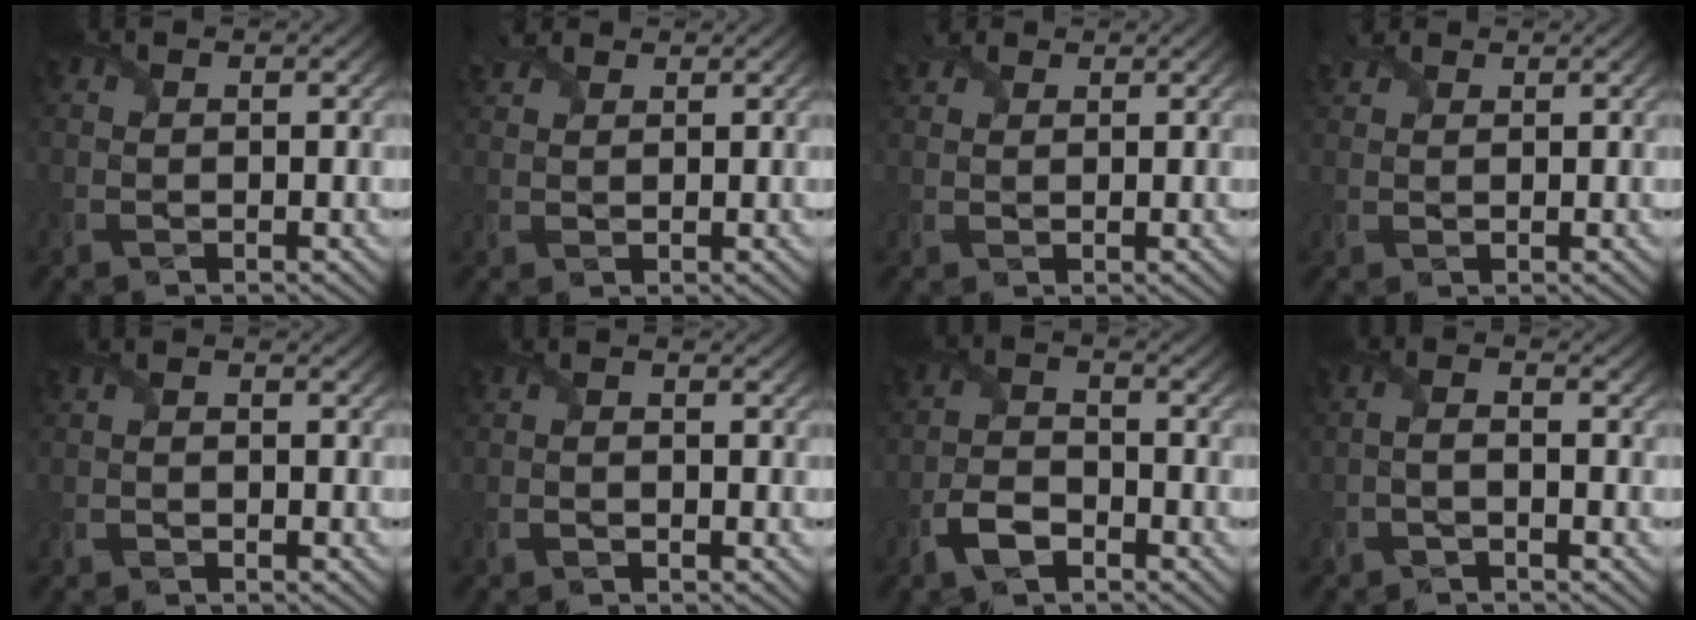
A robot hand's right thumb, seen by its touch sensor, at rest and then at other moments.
{"total": 2.6, "force": [2.0, 1.3, 1.0], "torque": [-0.029, 0.012, 0.042]}
{"total": 2.2, "force": [1.7, 1.2, 0.7], "torque": [-0.021, 0.010, 0.036]}
{"total": 2.3, "force": [1.8, 1.2, 0.8], "torque": [-0.023, 0.011, 0.037]}
{"total": 0.8, "force": [-0.5, 0.5, 0.4], "torque": [-0.009, 0.000, -0.009]}
{"total": 0.8, "force": [-0.5, 0.2, 0.6], "torque": [-0.014, 0.000, -0.010]}
{"total": 4.7, "force": [-2.9, 2.3, 2.9], "torque": [-0.064, -0.002, -0.066]}
{"total": 1.7, "force": [-1.0, 0.3, 1.3], "torque": [-0.029, 0.005, -0.026]}